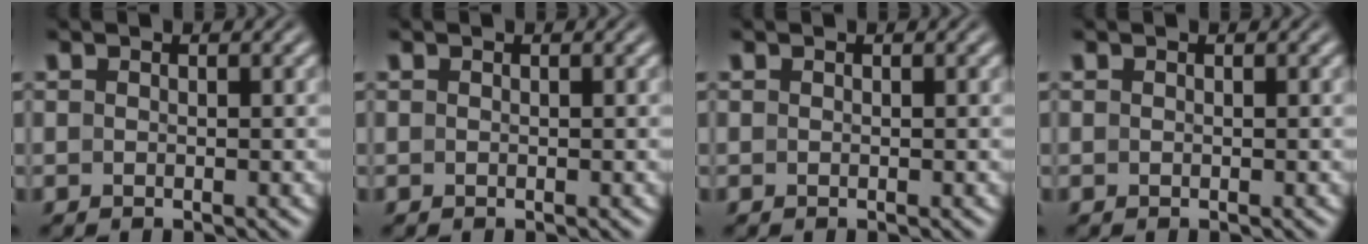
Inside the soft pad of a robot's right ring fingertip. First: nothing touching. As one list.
[{"total": 0.0}, {"total": 0.0}, {"total": 0.0}]